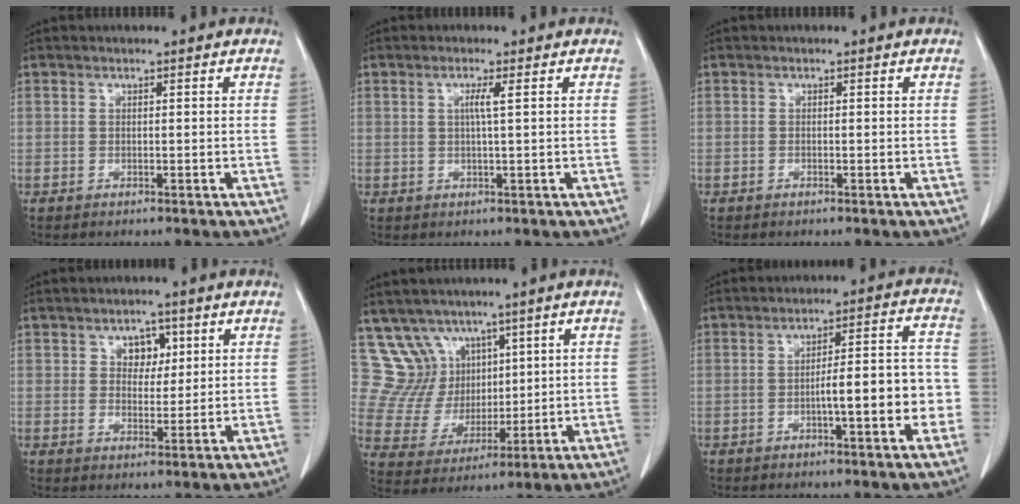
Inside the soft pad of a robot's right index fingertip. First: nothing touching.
{"total": 1.9, "force": [0.5, -0.4, 1.8], "torque": [-0.033, 0.000, 0.006]}
{"total": 0.0}
{"total": 3.8, "force": [1.5, 2.7, 2.2], "torque": [-0.024, 0.005, 0.022]}
{"total": 9.0, "force": [6.1, 6.7, 0.8], "torque": [-0.021, 0.035, 0.130]}
{"total": 9.7, "force": [-2.6, 1.8, 9.2], "torque": [-0.124, 0.033, -0.034]}